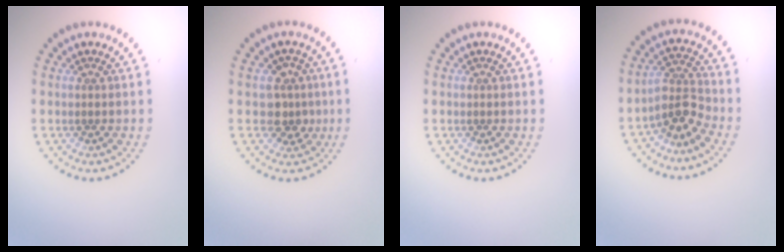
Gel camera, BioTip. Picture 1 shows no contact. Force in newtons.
{"total": 2.6, "press": 2.4, "slide": 1.1}
{"total": 0.0}
{"total": 3.0, "press": 2.3, "slide": 2.0}